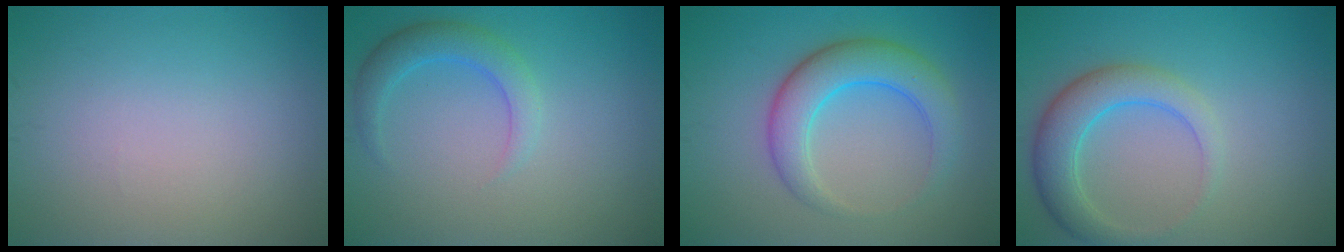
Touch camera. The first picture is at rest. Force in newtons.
{"total": 2.9, "press": 2.9, "slide": 0.1}
{"total": 5.4, "press": 5.4, "slide": 0.1}
{"total": 4.5, "press": 4.5, "slide": 0.1}